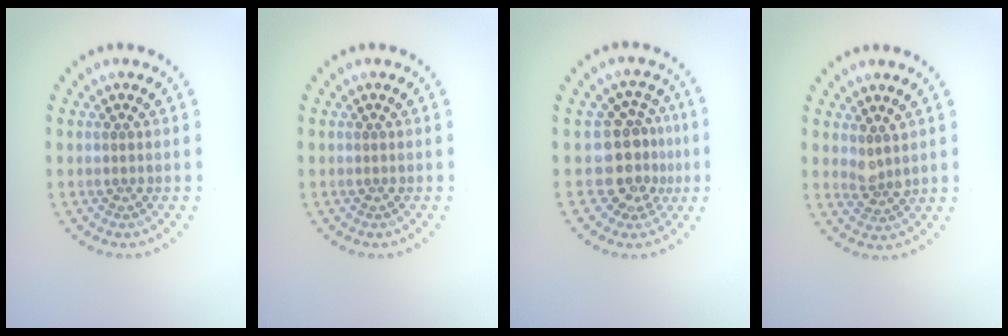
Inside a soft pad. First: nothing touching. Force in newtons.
{"total": 0.0}
{"total": 3.9, "press": 3.3, "slide": 2.1}
{"total": 1.7, "press": 1.4, "slide": 1.0}